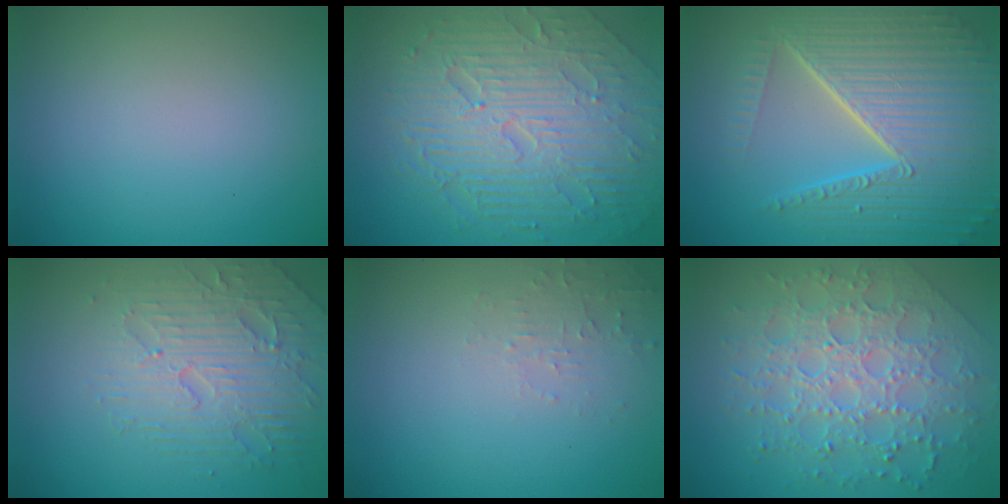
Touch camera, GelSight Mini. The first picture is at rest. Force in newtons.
{"total": 9.5, "press": 6.2, "slide": 7.2}
{"total": 10.0, "press": 6.4, "slide": 7.8}
{"total": 4.2, "press": 4.1, "slide": 0.7}
{"total": 1.5, "press": 1.5, "slide": 0.3}
{"total": 7.8, "press": 5.6, "slide": 5.4}